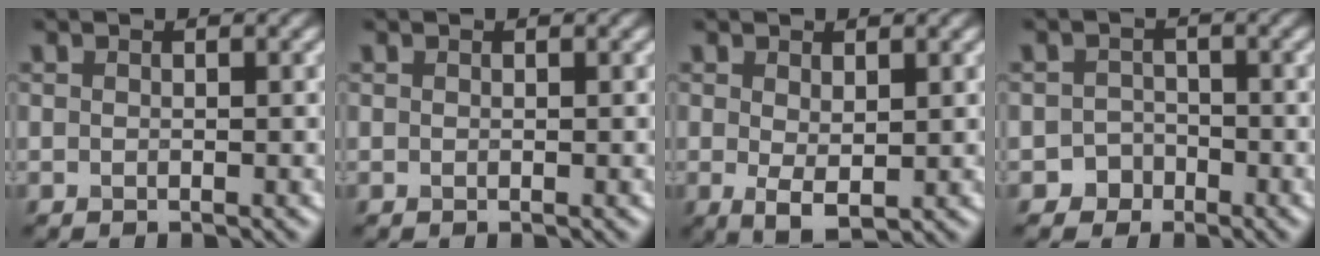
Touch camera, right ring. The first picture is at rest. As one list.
[{"total": 0.0}, {"total": 2.2, "force": [0.4, 1.0, 1.9], "torque": [-0.038, -0.005, 0.009]}, {"total": 2.1, "force": [-1.2, 1.7, 0.0], "torque": [0.019, 0.009, -0.025]}]